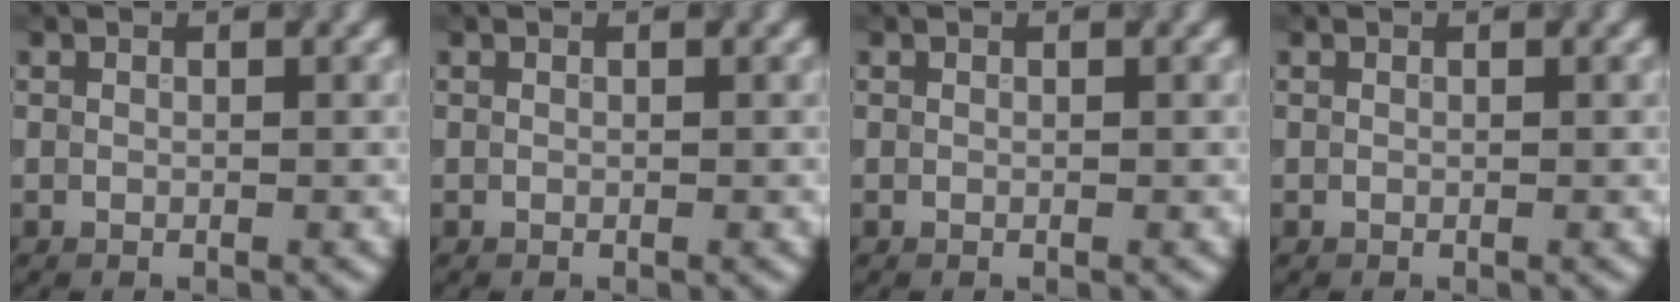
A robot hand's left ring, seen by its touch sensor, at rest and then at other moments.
{"total": 0.0}
{"total": 0.0}
{"total": 0.0}